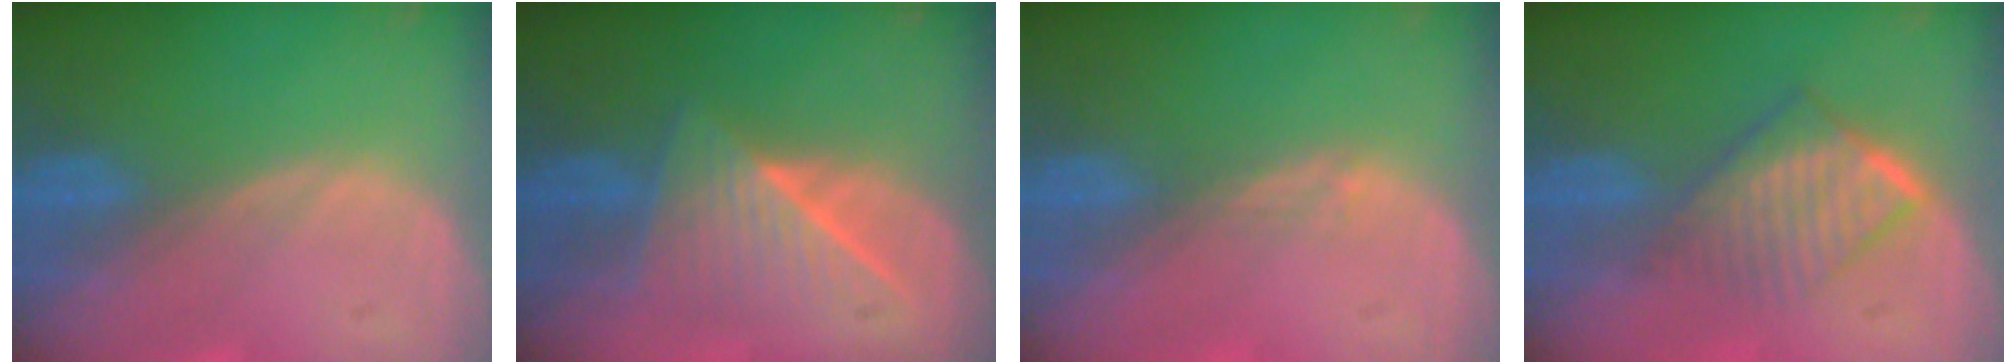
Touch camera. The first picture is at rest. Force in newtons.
{"total": 6.6, "press": 6.6, "slide": 0.6}
{"total": 1.0, "press": 0.7, "slide": 0.7}
{"total": 6.7, "press": 5.9, "slide": 3.2}